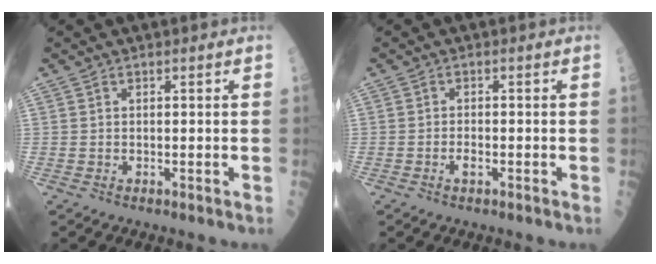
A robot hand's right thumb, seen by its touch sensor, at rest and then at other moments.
{"total": 1.5, "force": [-0.6, 0.6, 1.2], "torque": [-0.019, 0.003, -0.010]}